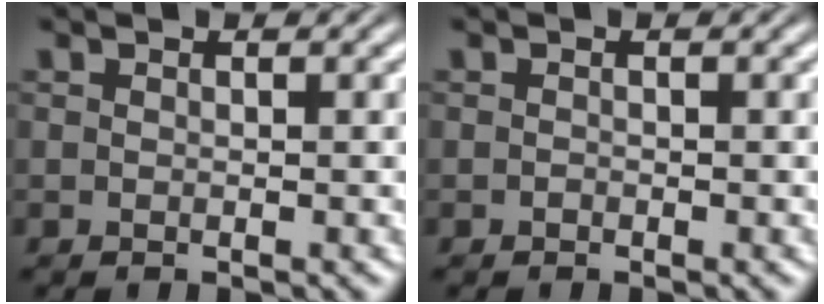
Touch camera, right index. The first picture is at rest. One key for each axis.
{"total": 0.9, "fx": -0.3, "fy": -0.8, "fz": -0.2, "tx": 0.007, "ty": -0.005, "tz": -0.002}